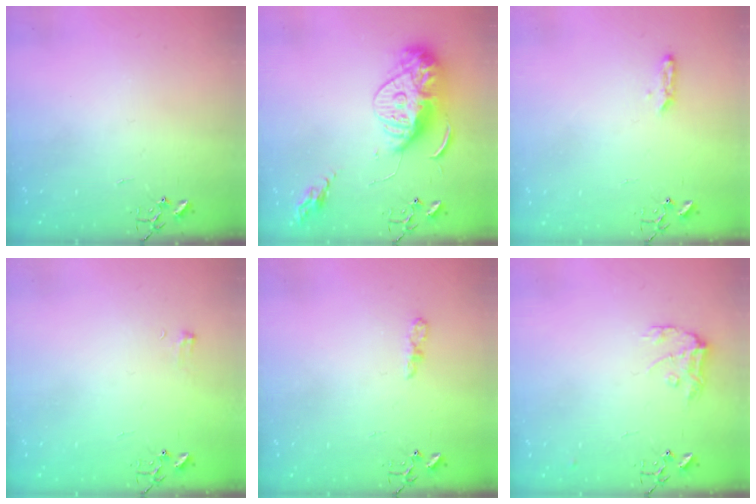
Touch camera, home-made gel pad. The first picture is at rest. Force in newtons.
{"total": 15.7, "press": 15.6, "slide": 1.4}
{"total": 4.1, "press": 4.0, "slide": 0.6}
{"total": 4.7, "press": 4.7, "slide": 0.5}
{"total": 5.0, "press": 5.0, "slide": 0.5}
{"total": 9.8, "press": 9.8, "slide": 0.6}